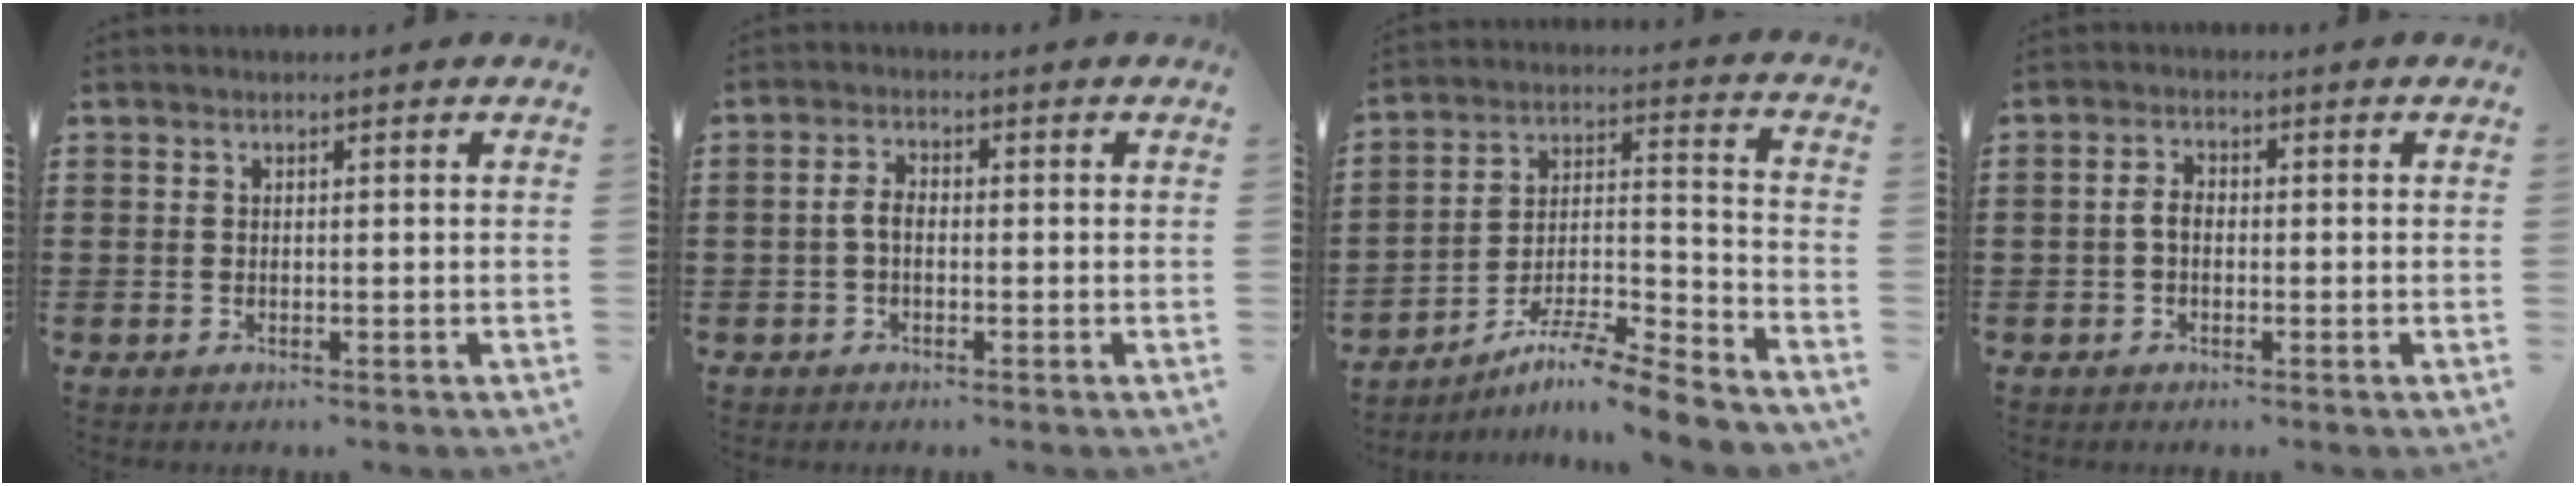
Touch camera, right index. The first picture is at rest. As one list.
[{"total": 2.4, "force": [-0.4, 1.0, 2.2], "torque": [-0.053, -0.002, -0.012]}, {"total": 8.5, "force": [-7.4, -0.2, 4.1], "torque": [-0.056, 0.009, -0.144]}, {"total": 2.0, "force": [-0.4, 0.9, 1.8], "torque": [-0.045, -0.002, -0.011]}]